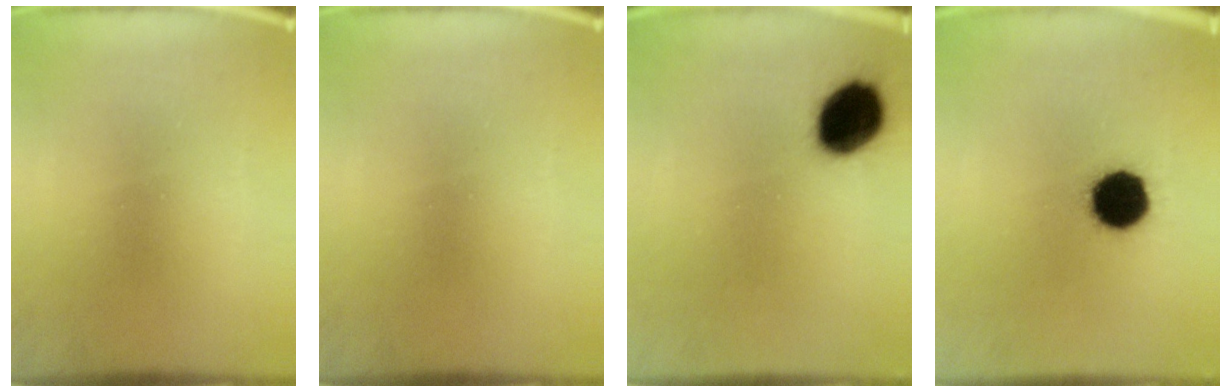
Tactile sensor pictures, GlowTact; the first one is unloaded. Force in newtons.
{"total": 0.0}
{"total": 12.4}
{"total": 13.4}